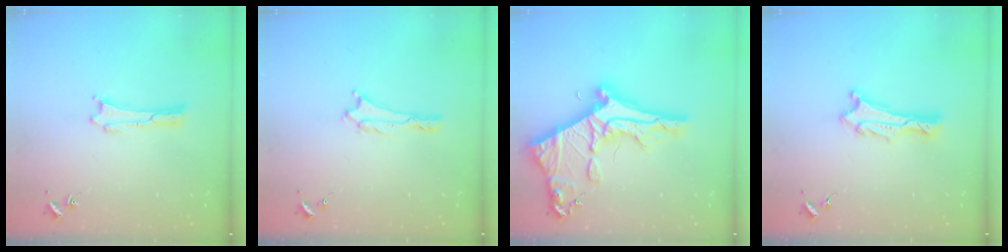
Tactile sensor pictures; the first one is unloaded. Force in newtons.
{"total": 0.0}
{"total": 11.4, "press": 11.4, "slide": 1.1}
{"total": 1.5, "press": 1.5, "slide": 0.1}